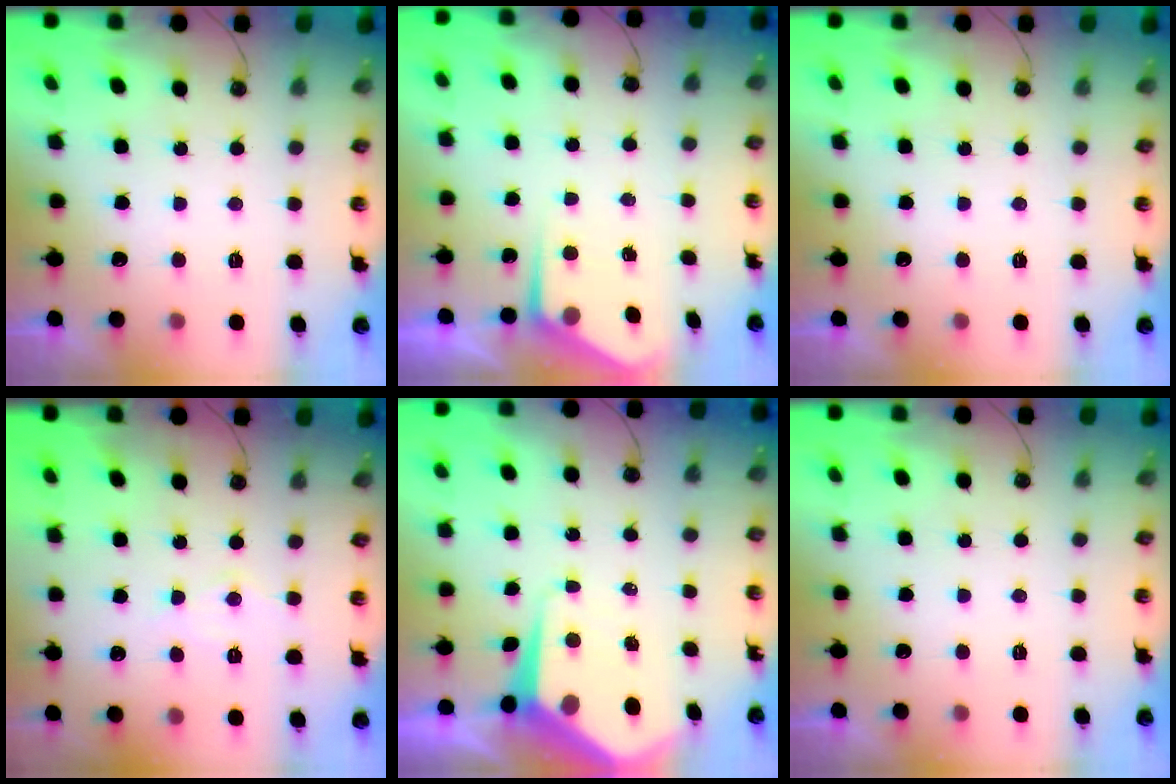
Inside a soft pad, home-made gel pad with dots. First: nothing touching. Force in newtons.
{"total": 4.8, "press": 4.7, "slide": 0.4}
{"total": 0.0}
{"total": 7.0, "press": 7.0, "slide": 0.8}
{"total": 8.6, "press": 8.6, "slide": 0.8}
{"total": 0.0}